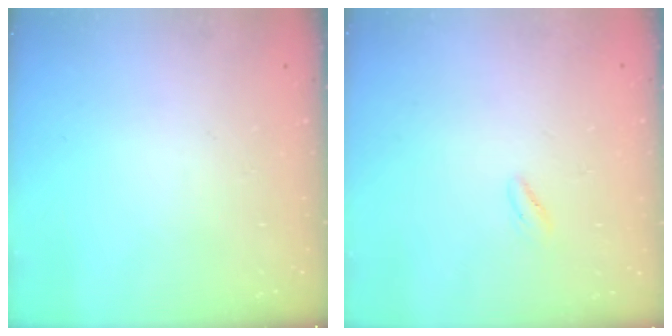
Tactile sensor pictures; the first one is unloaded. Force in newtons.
{"total": 0.7, "press": 0.5, "slide": 0.5}